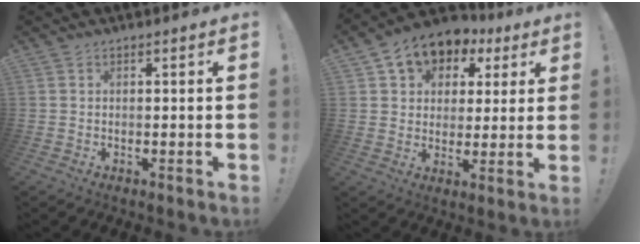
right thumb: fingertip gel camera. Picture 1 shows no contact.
{"total": 9.2, "force": [5.2, 6.9, 3.2], "torque": [-0.058, -0.032, 0.101]}